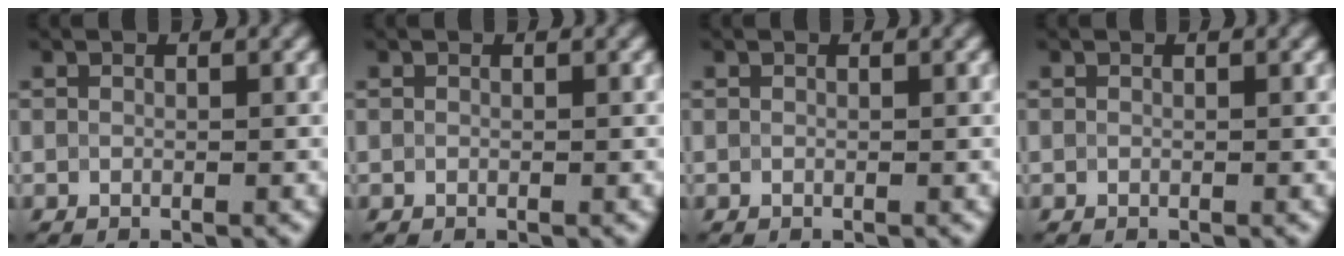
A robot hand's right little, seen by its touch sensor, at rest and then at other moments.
{"total": 0.0}
{"total": 0.0}
{"total": 0.0}